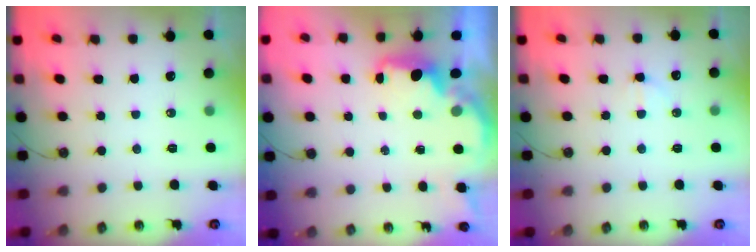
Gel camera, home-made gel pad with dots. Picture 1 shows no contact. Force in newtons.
{"total": 2.2, "press": 2.0, "slide": 0.8}
{"total": 3.8, "press": 3.7, "slide": 0.9}